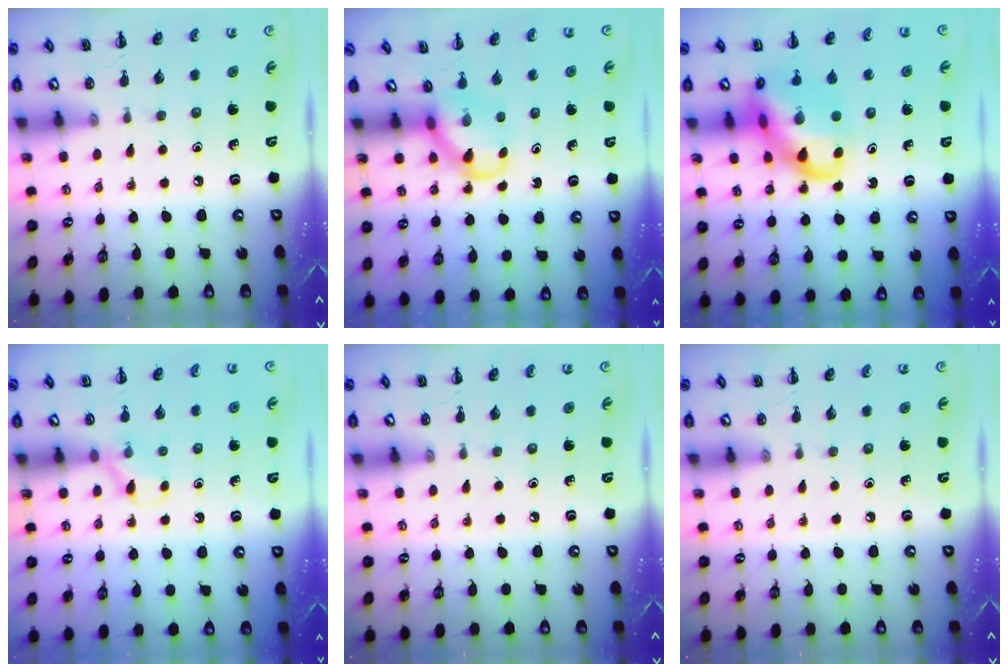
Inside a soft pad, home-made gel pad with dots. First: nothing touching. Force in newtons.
{"total": 3.8, "press": 3.6, "slide": 1.1}
{"total": 15.9, "press": 15.5, "slide": 3.5}
{"total": 6.2, "press": 5.9, "slide": 1.9}
{"total": 0.0}
{"total": 0.0}